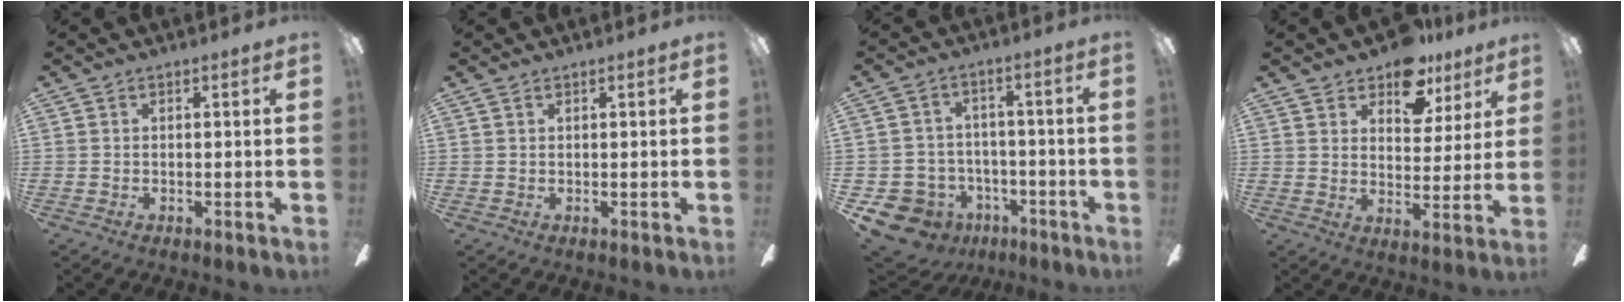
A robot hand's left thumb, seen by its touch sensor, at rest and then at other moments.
{"total": 0.5, "force": [0.5, 0.2, 0.2], "torque": [-0.004, 0.003, 0.008]}
{"total": 8.9, "force": [-5.7, 6.5, 2.3], "torque": [-0.072, 0.038, -0.100]}
{"total": 11.1, "force": [8.6, 6.0, 3.7], "torque": [-0.052, -0.052, 0.157]}